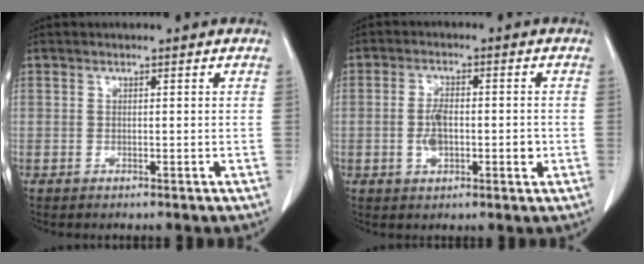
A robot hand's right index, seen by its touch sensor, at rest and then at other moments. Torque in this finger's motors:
{"motor_torque": [0.69, -0.27, 0.33, 0.08]}